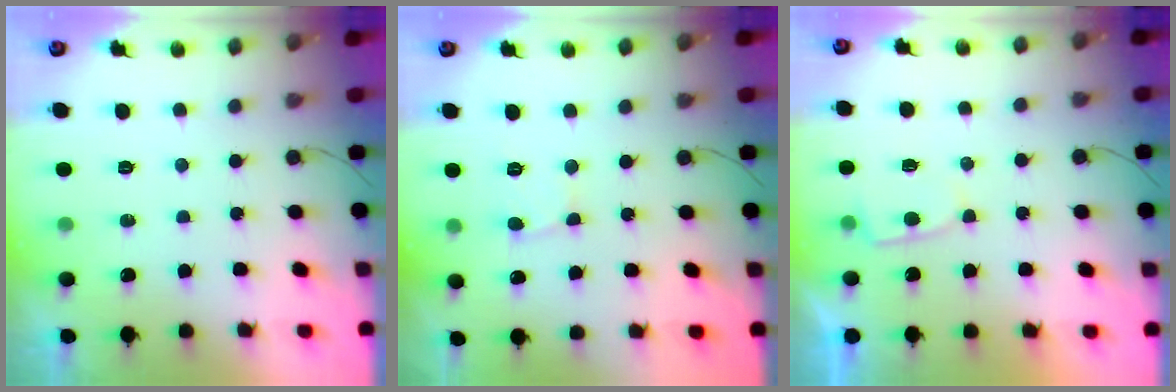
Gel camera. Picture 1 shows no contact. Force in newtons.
{"total": 2.7, "press": 2.7, "slide": 0.3}
{"total": 3.2, "press": 3.2, "slide": 0.3}